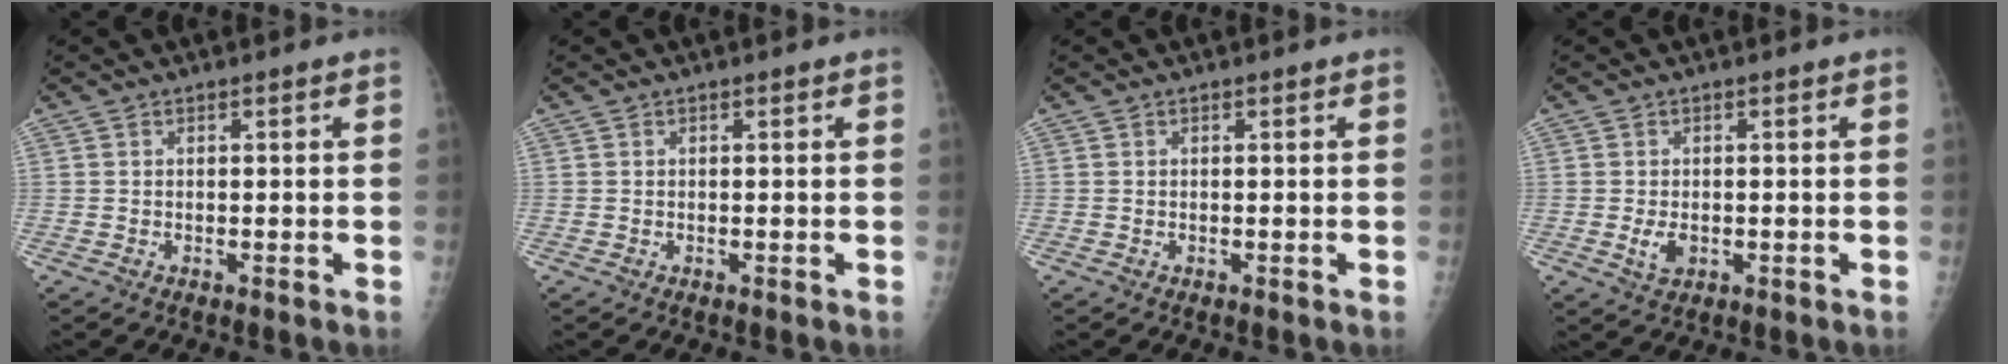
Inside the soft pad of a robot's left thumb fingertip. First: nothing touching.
{"total": 0.0}
{"total": 0.0}
{"total": 2.9, "force": [-0.5, 1.9, 2.2], "torque": [-0.040, -0.003, -0.005]}